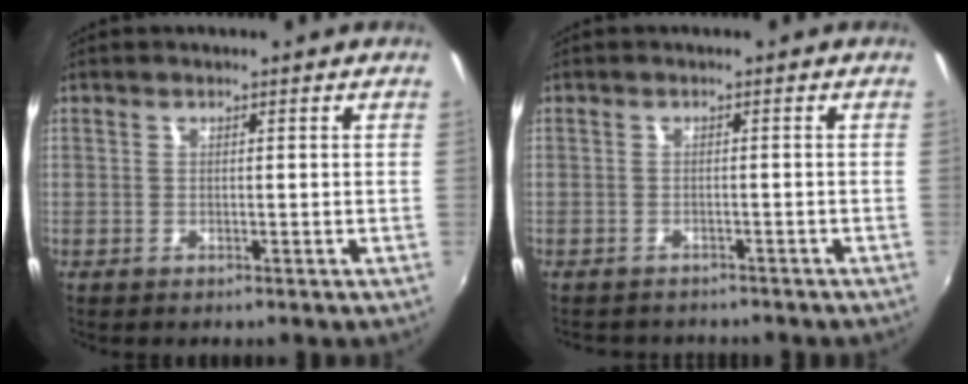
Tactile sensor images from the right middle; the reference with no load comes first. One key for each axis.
{"total": 4.9, "fx": -4.4, "fy": 1.6, "fz": 1.4, "tx": -0.035, "ty": -0.013, "tz": -0.062}